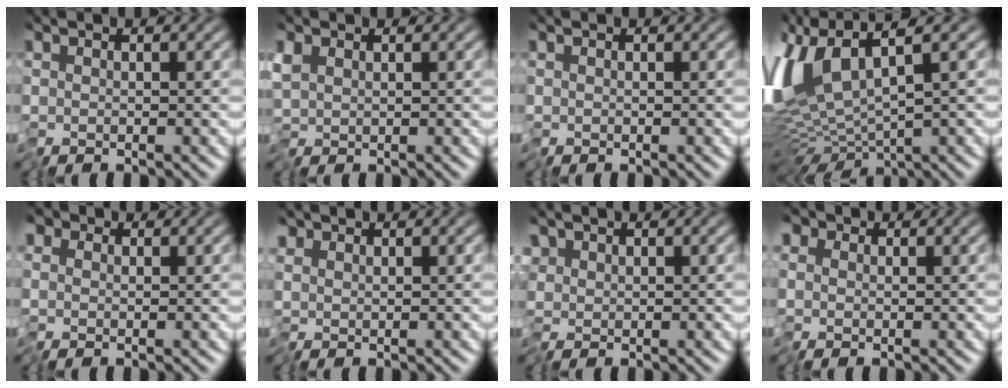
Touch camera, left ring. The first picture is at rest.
{"total": 1.2, "force": [0.2, 0.9, 0.8], "torque": [-0.021, 0.000, 0.002]}
{"total": 0.0}
{"total": 9.0, "force": [1.2, 3.5, 8.2], "torque": [-0.183, 0.000, 0.028]}
{"total": 1.4, "force": [0.0, 1.3, 0.3], "torque": [-0.007, 0.001, -0.007]}
{"total": 0.8, "force": [0.2, 0.8, 0.1], "torque": [-0.003, 0.000, 0.002]}
{"total": 1.5, "force": [0.2, 1.3, 0.7], "torque": [-0.018, 0.001, -0.002]}
{"total": 1.8, "force": [0.0, 1.7, 0.5], "torque": [-0.013, 0.002, -0.005]}